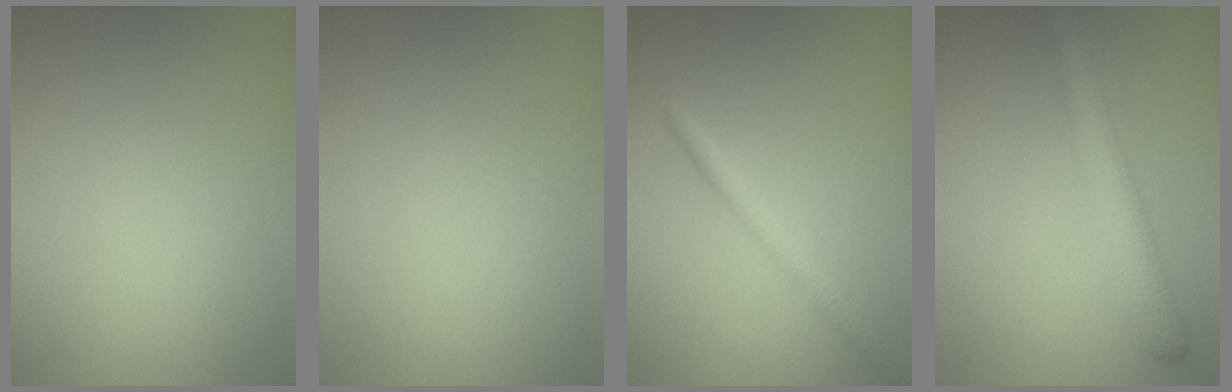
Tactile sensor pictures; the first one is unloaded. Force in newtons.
{"total": 0.0}
{"total": 2.2, "press": 2.2, "slide": 0.1}
{"total": 4.0, "press": 4.0, "slide": 0.1}